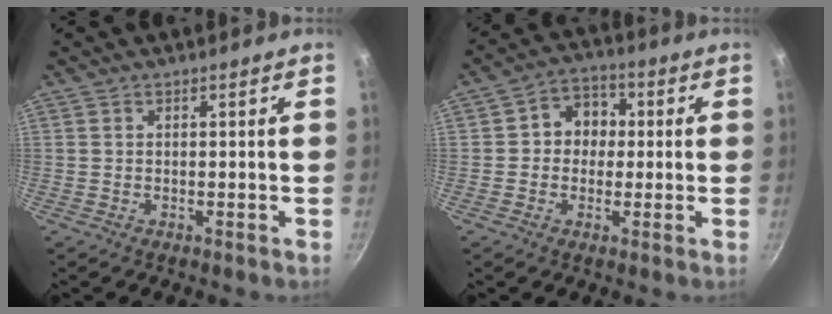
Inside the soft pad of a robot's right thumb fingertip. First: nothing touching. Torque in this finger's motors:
{"motor_torque": [-0.44, 0.69, 0.19, 0.28, 0.03]}